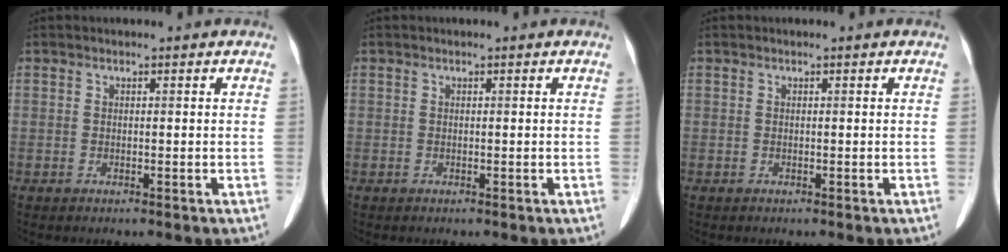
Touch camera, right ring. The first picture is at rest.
{"total": 0.0}
{"total": 0.0}